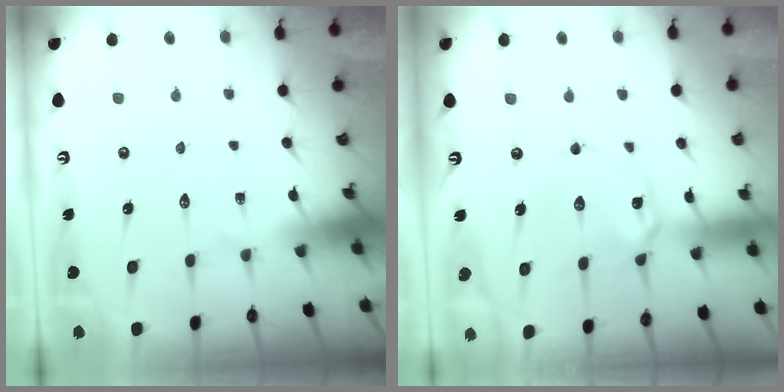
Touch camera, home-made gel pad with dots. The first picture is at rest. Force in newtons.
{"total": 3.0, "press": 3.0, "slide": 0.4}